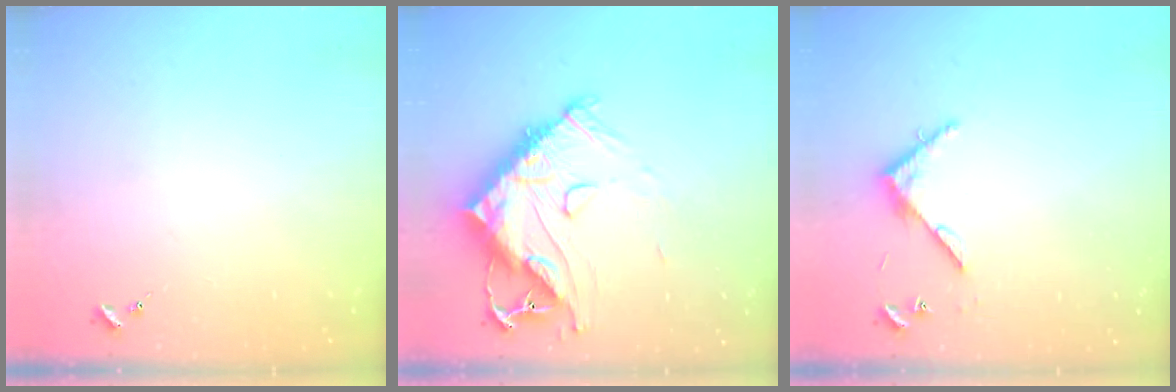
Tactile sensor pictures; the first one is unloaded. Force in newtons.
{"total": 18.8, "press": 18.7, "slide": 1.7}
{"total": 5.0, "press": 5.0, "slide": 0.4}